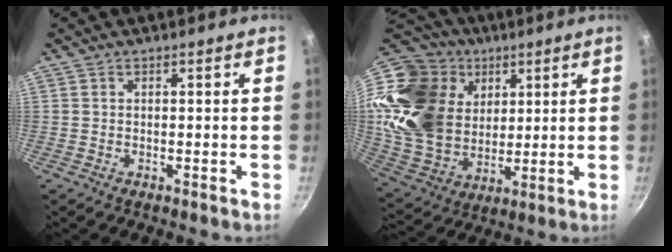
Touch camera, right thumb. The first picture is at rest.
{"total": 25.5, "force": [9.8, 19.5, 13.1], "torque": [-0.229, -0.011, 0.196]}